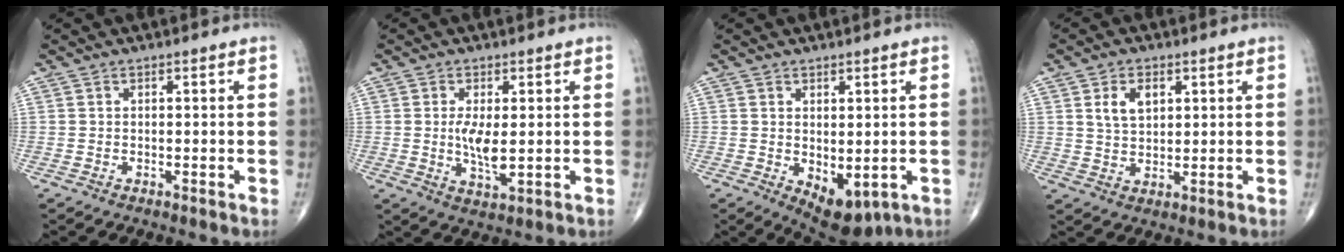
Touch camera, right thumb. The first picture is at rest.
{"total": 5.8, "force": [0.2, 2.2, 5.4], "torque": [-0.104, -0.016, 0.006]}
{"total": 7.7, "force": [-1.6, 4.1, 6.3], "torque": [-0.075, -0.008, -0.003]}
{"total": 5.8, "force": [2.2, 3.6, 4.0], "torque": [-0.059, -0.008, 0.042]}